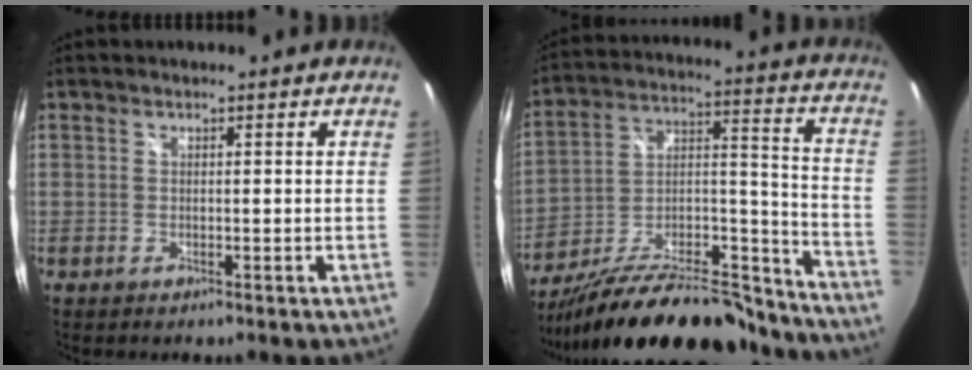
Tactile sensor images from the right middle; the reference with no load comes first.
{"total": 27.5, "force": [-23.0, 7.0, 13.3], "torque": [-0.214, 0.001, -0.347]}